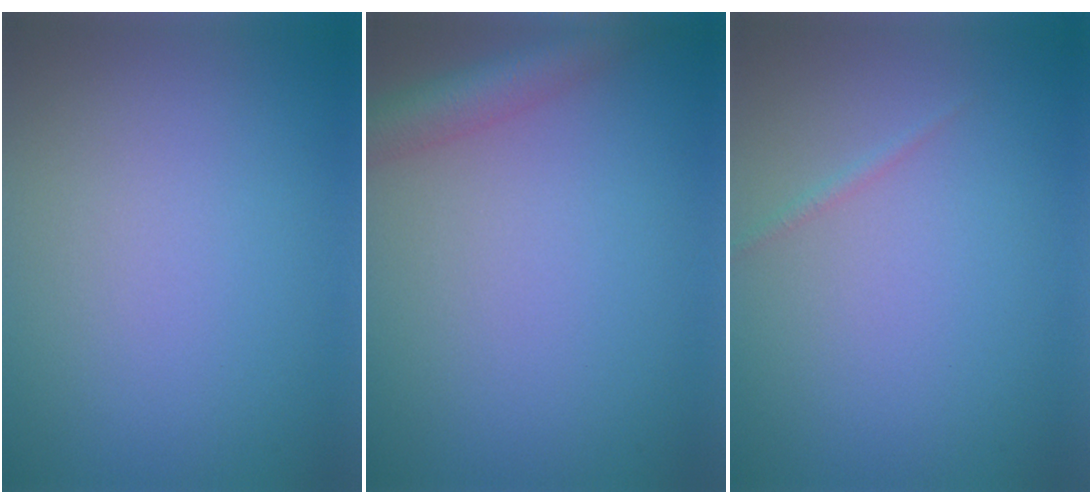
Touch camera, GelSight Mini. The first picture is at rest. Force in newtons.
{"total": 4.0, "press": 4.0, "slide": 0.3}
{"total": 0.6, "press": 0.6, "slide": 0.0}